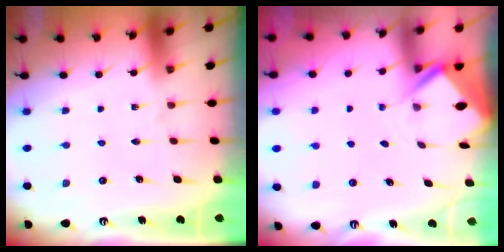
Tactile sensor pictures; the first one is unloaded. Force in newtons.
{"total": 3.0, "press": 3.0, "slide": 0.3}